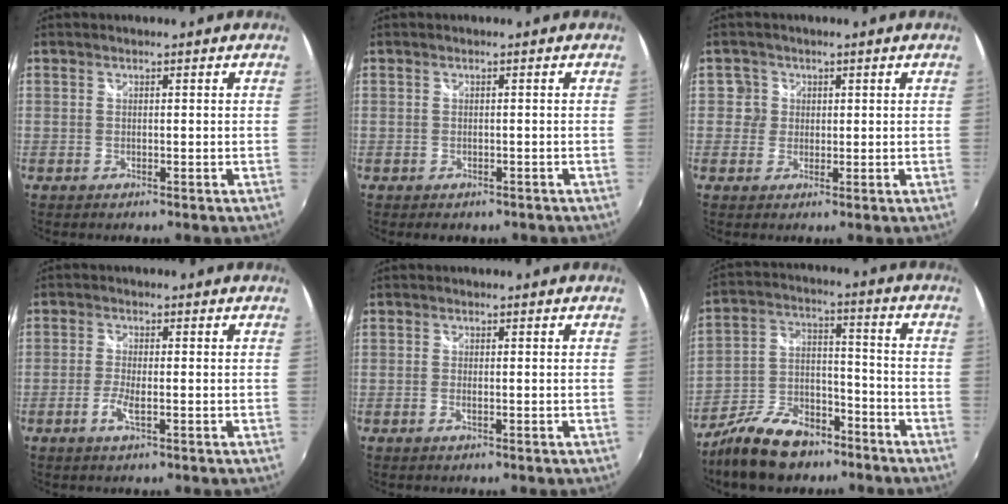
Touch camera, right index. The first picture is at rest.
{"total": 2.2, "force": [-1.4, 1.5, 0.7], "torque": [-0.016, -0.009, -0.015]}
{"total": 2.7, "force": [0.2, 2.7, -0.1], "torque": [0.012, 0.013, 0.000]}
{"total": 3.3, "force": [-1.3, 0.6, 3.0], "torque": [-0.069, -0.003, -0.027]}
{"total": 1.0, "force": [-0.3, 0.1, 1.0], "torque": [-0.021, 0.000, -0.007]}
{"total": 15.1, "force": [-10.9, 7.2, 7.5], "torque": [-0.166, 0.004, -0.186]}